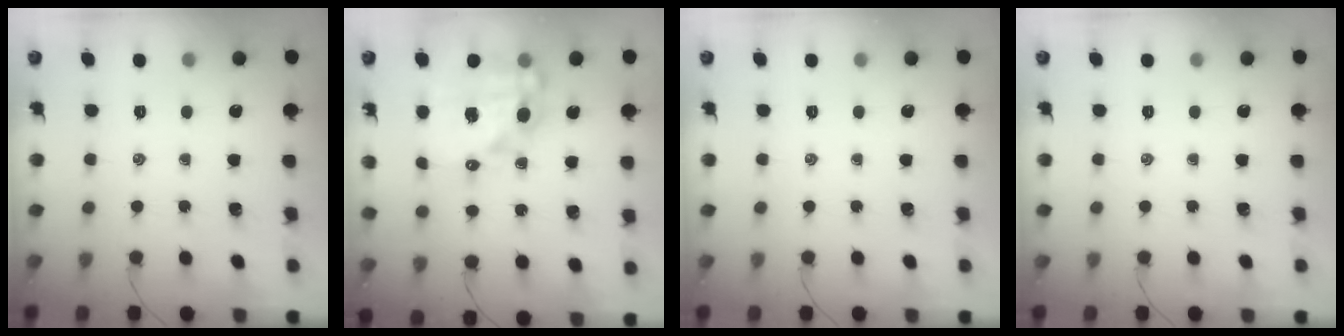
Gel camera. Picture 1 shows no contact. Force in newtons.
{"total": 17.5, "press": 17.2, "slide": 3.5}
{"total": 0.0}
{"total": 0.0}